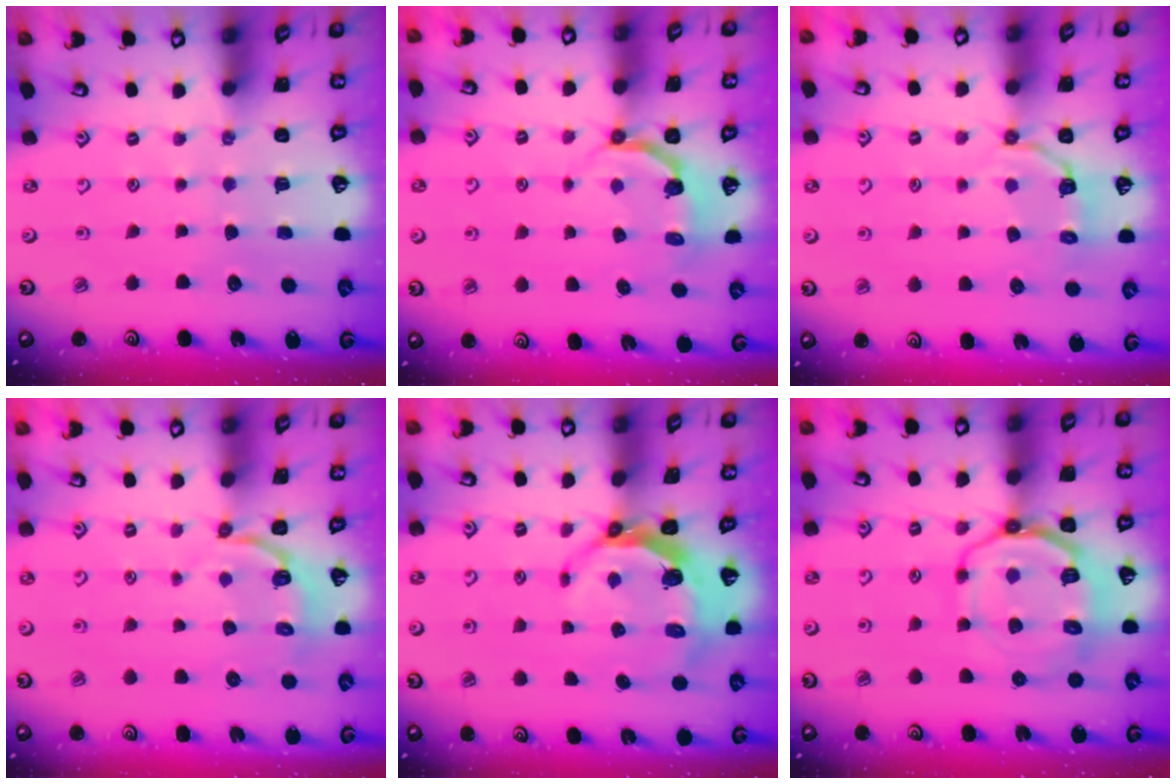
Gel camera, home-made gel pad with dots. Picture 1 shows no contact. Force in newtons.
{"total": 4.1, "press": 2.4, "slide": 3.3}
{"total": 3.5, "press": 2.9, "slide": 2.0}
{"total": 3.4, "press": 2.4, "slide": 2.5}
{"total": 6.2, "press": 5.1, "slide": 3.6}
{"total": 13.5, "press": 13.3, "slide": 2.2}